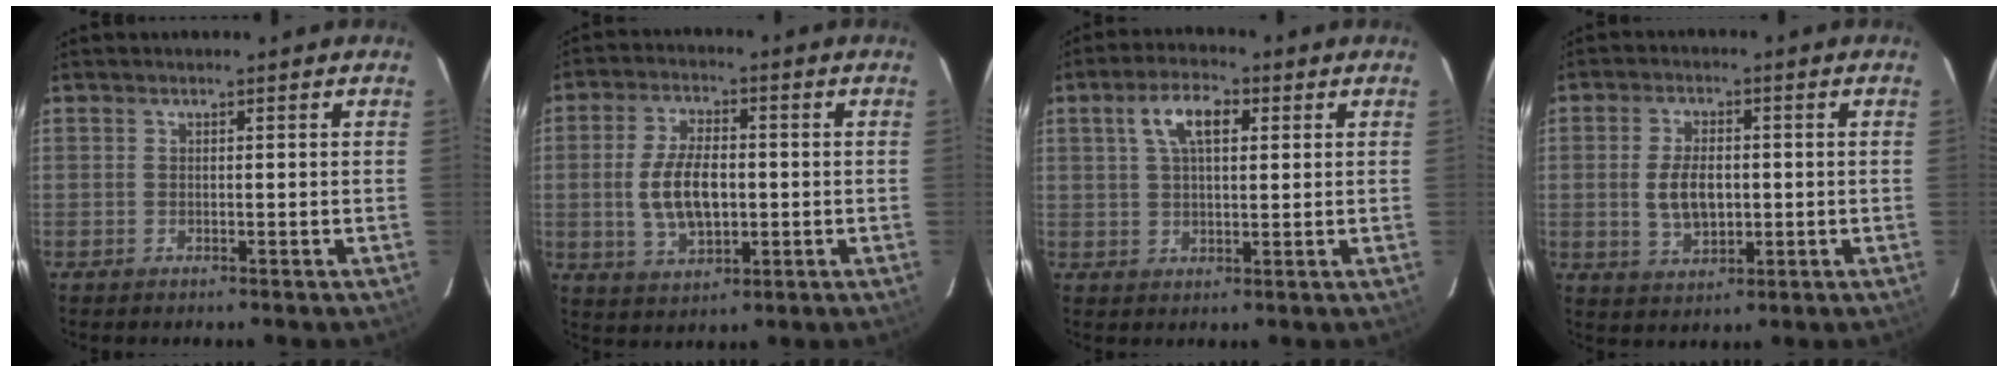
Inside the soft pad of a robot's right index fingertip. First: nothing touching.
{"total": 10.2, "force": [-0.6, 5.3, 8.7], "torque": [-0.174, 0.002, -0.006]}
{"total": 7.2, "force": [2.6, 3.3, 5.8], "torque": [-0.108, 0.018, 0.045]}
{"total": 7.5, "force": [-0.3, 4.3, 6.1], "torque": [-0.120, 0.000, 0.001]}